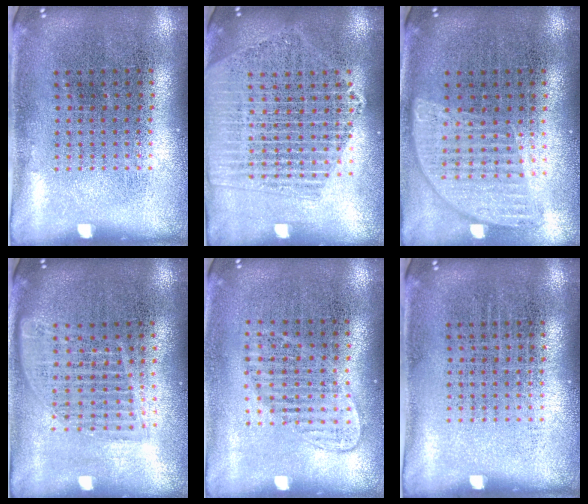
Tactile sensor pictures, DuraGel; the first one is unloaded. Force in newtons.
{"total": 2.1, "press": 1.9, "slide": 0.9}
{"total": 1.0, "press": 1.0, "slide": 0.1}
{"total": 1.6, "press": 1.5, "slide": 0.7}
{"total": 1.2, "press": 1.0, "slide": 0.6}
{"total": 0.0}